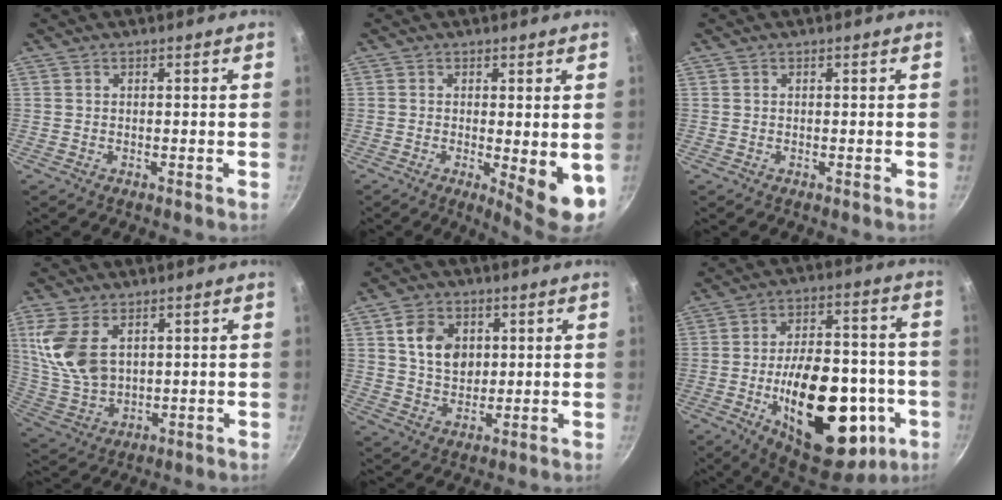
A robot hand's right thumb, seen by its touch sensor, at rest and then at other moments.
{"total": 8.1, "force": [-1.1, 1.9, 7.8], "torque": [-0.095, -0.012, -0.007]}
{"total": 0.0}
{"total": 12.4, "force": [3.9, 7.7, 8.9], "torque": [-0.171, -0.018, 0.092]}
{"total": 8.8, "force": [2.3, 6.8, 5.2], "torque": [-0.065, -0.008, 0.043]}
{"total": 29.7, "force": [-8.2, 15.6, 24.0], "torque": [-0.316, 0.032, -0.100]}